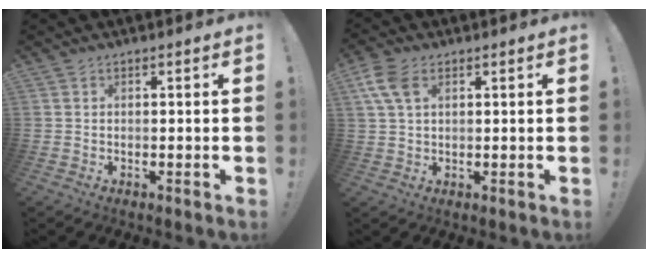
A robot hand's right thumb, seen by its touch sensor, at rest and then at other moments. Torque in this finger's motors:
{"motor_torque": [1.59, 0.82, 0.68, -0.52, 0.00]}